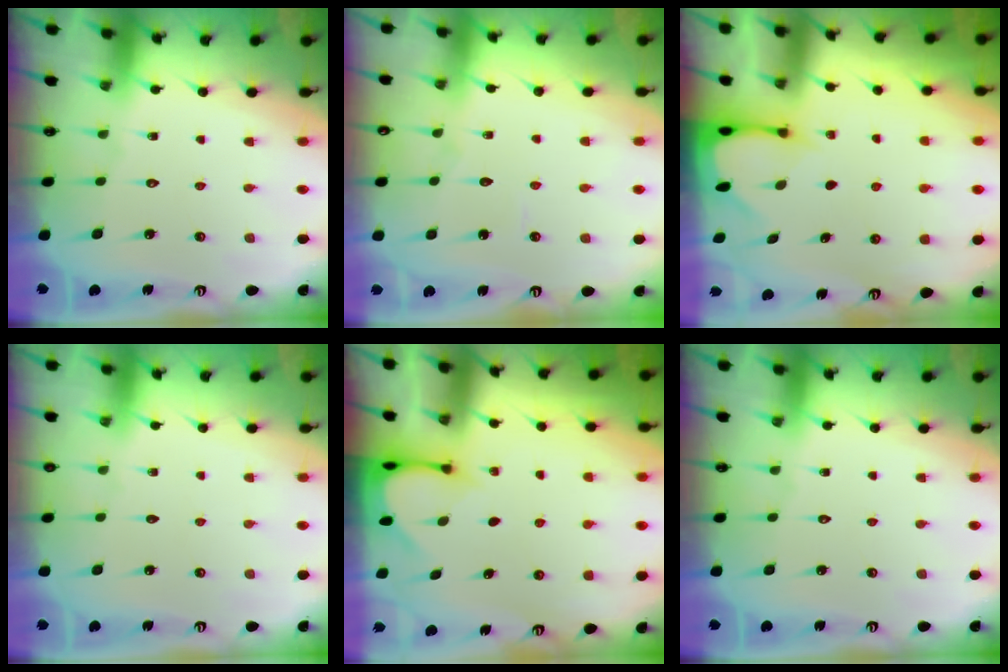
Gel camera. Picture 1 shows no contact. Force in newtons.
{"total": 4.8, "press": 4.8, "slide": 0.3}
{"total": 2.4, "press": 2.4, "slide": 0.3}
{"total": 0.0}
{"total": 3.4, "press": 3.4, "slide": 0.3}
{"total": 0.0}